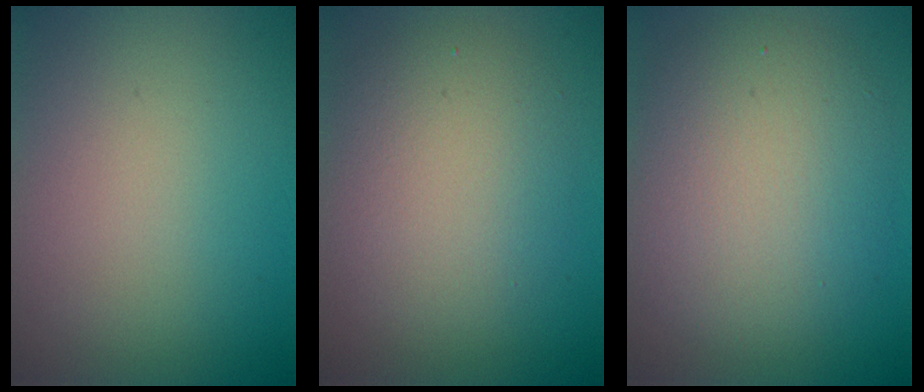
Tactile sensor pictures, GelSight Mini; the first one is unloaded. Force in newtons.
{"total": 4.7, "press": 4.7, "slide": 0.4}
{"total": 6.9, "press": 6.9, "slide": 0.4}